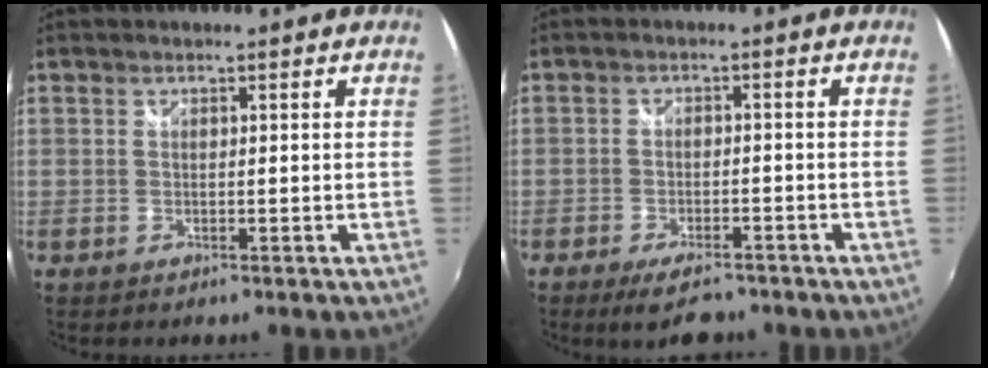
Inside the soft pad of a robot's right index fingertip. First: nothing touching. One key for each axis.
{"total": 7.4, "fx": -5.8, "fy": 2.6, "fz": 3.7, "tx": -0.090, "ty": -0.008, "tz": -0.092}